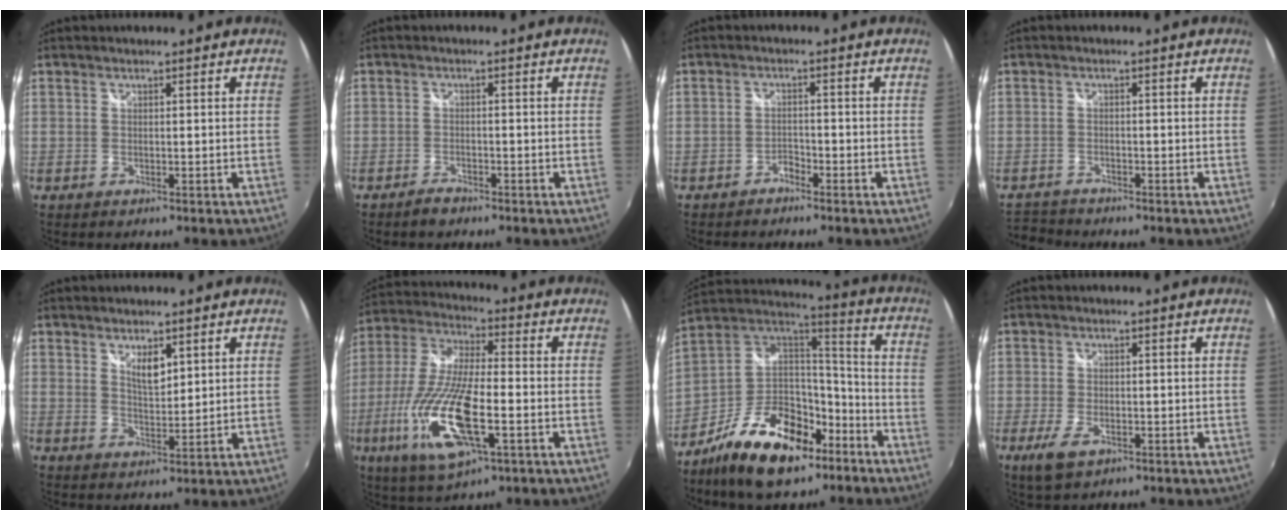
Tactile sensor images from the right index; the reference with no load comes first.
{"total": 2.3, "force": [-1.9, 0.9, 0.9], "torque": [-0.026, 0.000, -0.037]}
{"total": 1.9, "force": [-1.7, 0.8, 0.5], "torque": [-0.010, 0.002, -0.030]}
{"total": 4.3, "force": [-4.1, 1.3, 0.4], "torque": [-0.029, -0.007, -0.080]}
{"total": 4.3, "force": [2.3, 1.8, 3.1], "torque": [-0.048, -0.003, 0.040]}
{"total": 19.2, "force": [-6.3, 5.7, 17.2], "torque": [-0.364, -0.028, -0.122]}
{"total": 22.3, "force": [-13.4, 11.2, 13.9], "torque": [-0.267, 0.012, -0.222]}
{"total": 5.3, "force": [-2.6, 2.5, 3.8], "torque": [-0.092, -0.013, -0.048]}